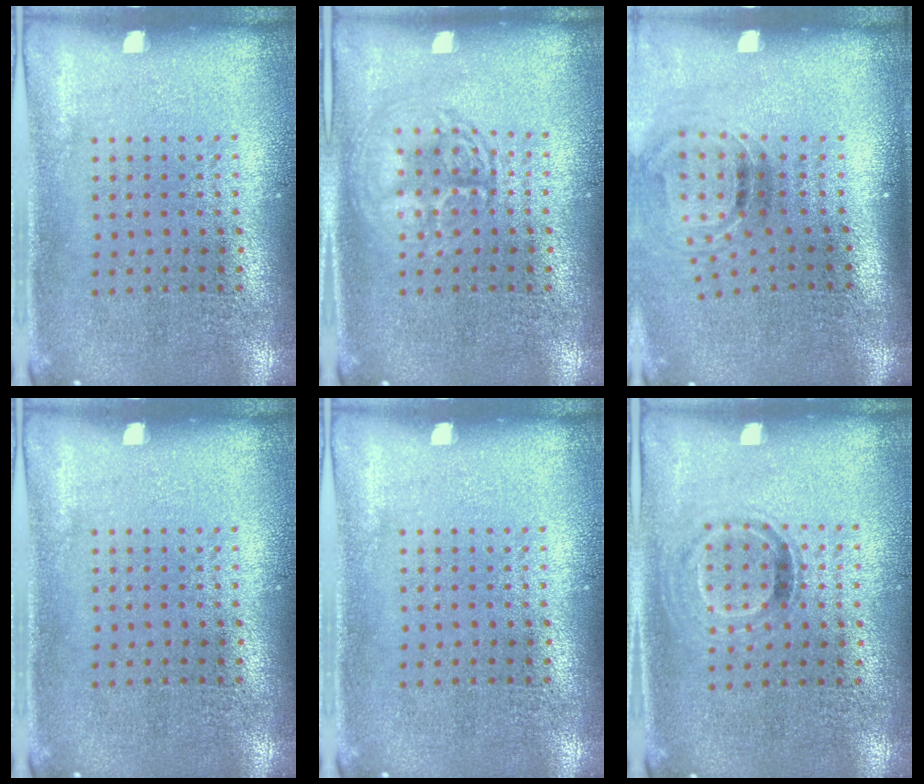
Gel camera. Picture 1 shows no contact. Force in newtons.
{"total": 2.6, "press": 2.6, "slide": 0.4}
{"total": 1.2, "press": 0.9, "slide": 0.8}
{"total": 0.0}
{"total": 0.0}
{"total": 0.9, "press": 0.8, "slide": 0.3}